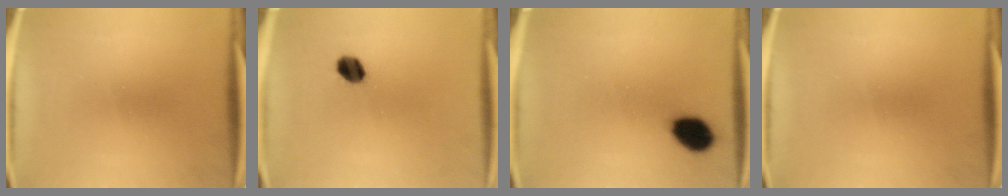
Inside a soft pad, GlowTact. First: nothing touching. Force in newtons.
{"total": 4.9}
{"total": 8.0}
{"total": 0.0}